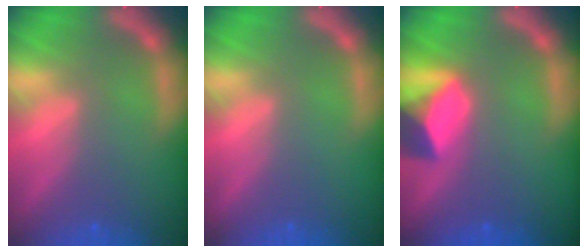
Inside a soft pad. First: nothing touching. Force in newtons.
{"total": 0.0}
{"total": 5.9}